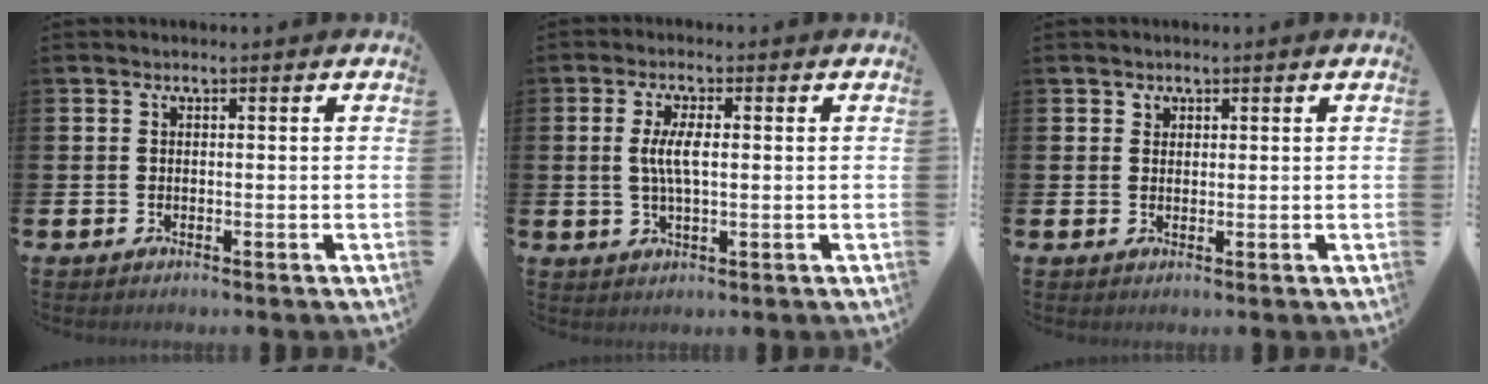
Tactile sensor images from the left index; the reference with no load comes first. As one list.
[{"total": 4.1, "force": [0.6, 1.4, 3.8], "torque": [-0.076, 0.006, 0.007]}, {"total": 1.2, "force": [1.0, 0.8, 0.0], "torque": [0.016, -0.002, 0.015]}]